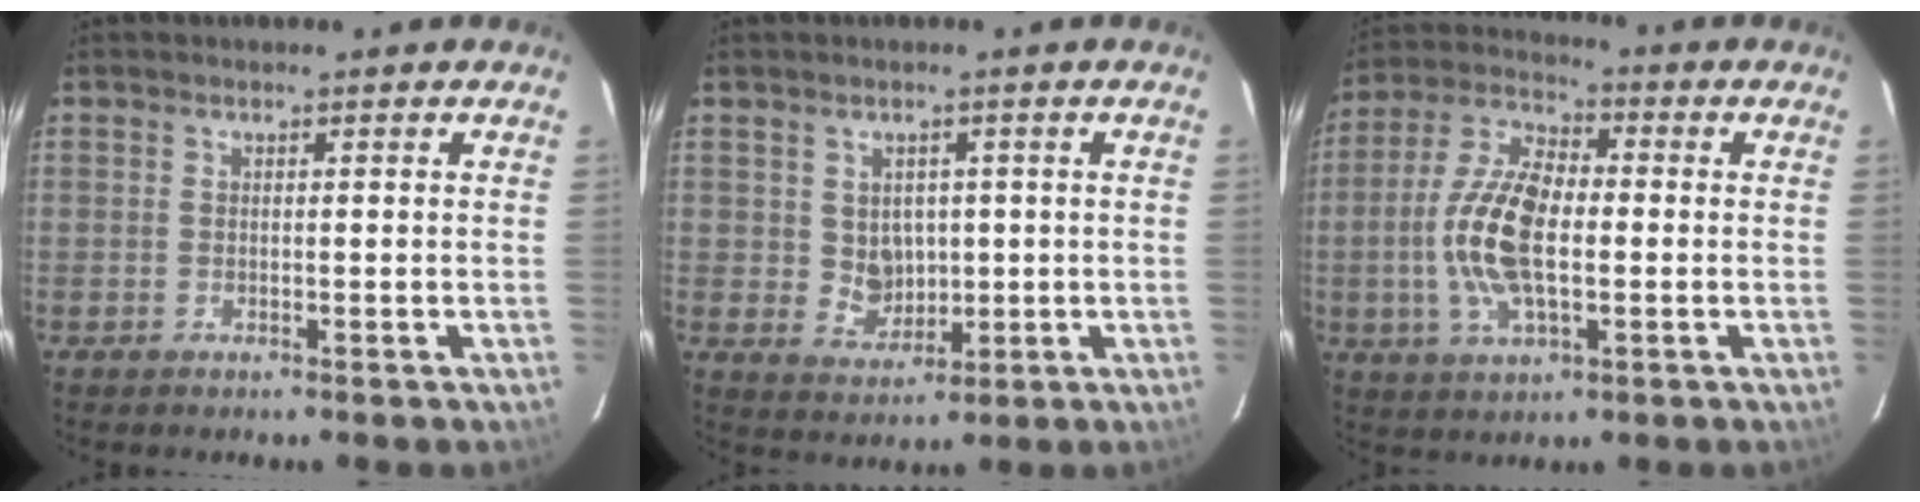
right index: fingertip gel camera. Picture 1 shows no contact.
{"total": 5.2, "force": [0.5, 4.7, 2.1], "torque": [-0.038, 0.006, 0.020]}
{"total": 14.2, "force": [-1.6, 6.5, 12.5], "torque": [-0.261, 0.008, -0.033]}